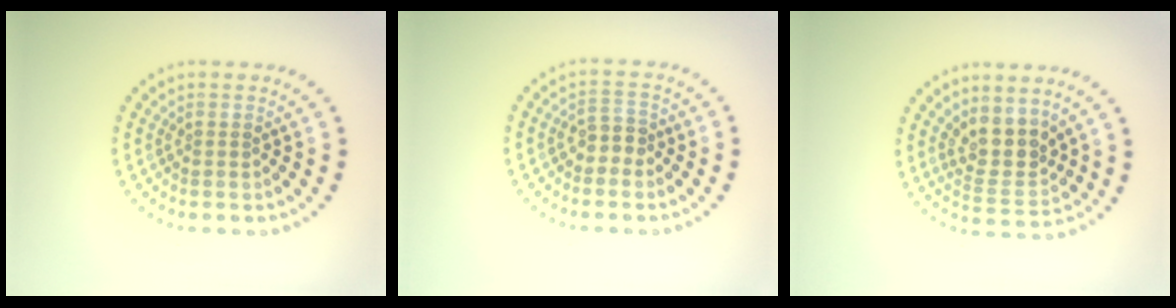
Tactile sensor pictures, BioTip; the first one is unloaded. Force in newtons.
{"total": 2.0, "press": 1.7, "slide": 1.0}
{"total": 3.7, "press": 3.1, "slide": 2.0}